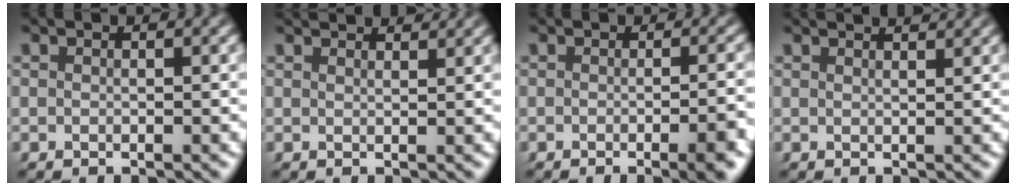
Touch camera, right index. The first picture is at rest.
{"total": 2.4, "force": [2.3, -0.3, 0.6], "torque": [0.002, 0.001, 0.034]}
{"total": 3.1, "force": [-1.4, 0.4, 2.7], "torque": [-0.028, 0.007, -0.031]}
{"total": 1.9, "force": [1.7, -0.4, 0.8], "torque": [-0.003, 0.001, 0.027]}